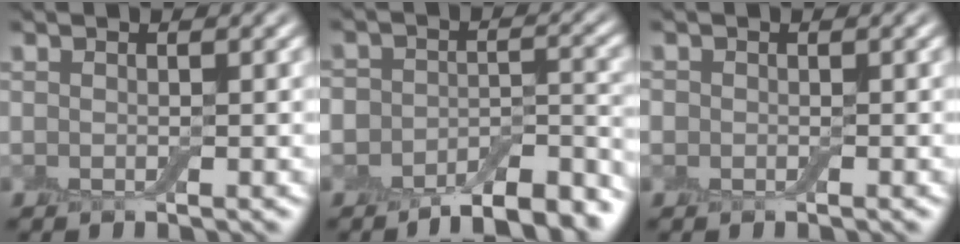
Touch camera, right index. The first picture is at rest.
{"total": 9.8, "force": [-7.7, 4.1, 4.5], "torque": [-0.048, 0.003, -0.109]}
{"total": 0.7, "force": [-0.2, 0.7, 0.1], "torque": [0.003, -0.003, -0.008]}